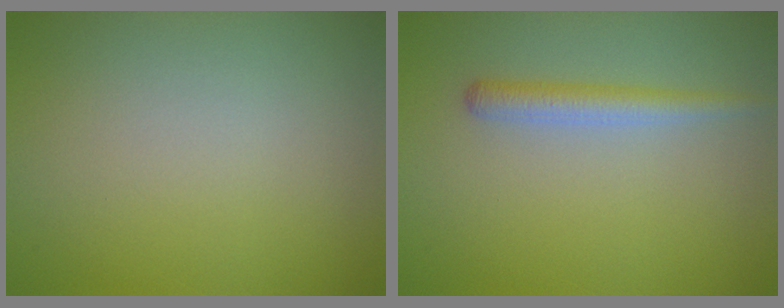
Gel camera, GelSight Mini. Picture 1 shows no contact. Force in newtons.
{"total": 2.2, "press": 2.2, "slide": 0.1}